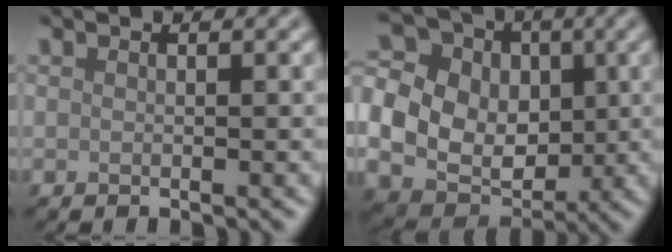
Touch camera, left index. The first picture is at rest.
{"total": 14.2, "force": [0.9, 12.2, 7.3], "torque": [-0.182, 0.017, 0.005]}